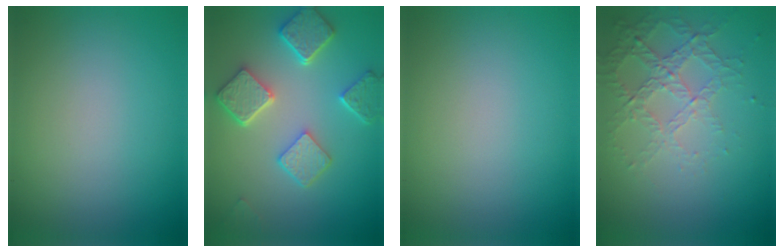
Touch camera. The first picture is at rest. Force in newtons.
{"total": 5.8, "press": 4.5, "slide": 3.6}
{"total": 0.0}
{"total": 4.2, "press": 2.9, "slide": 3.1}